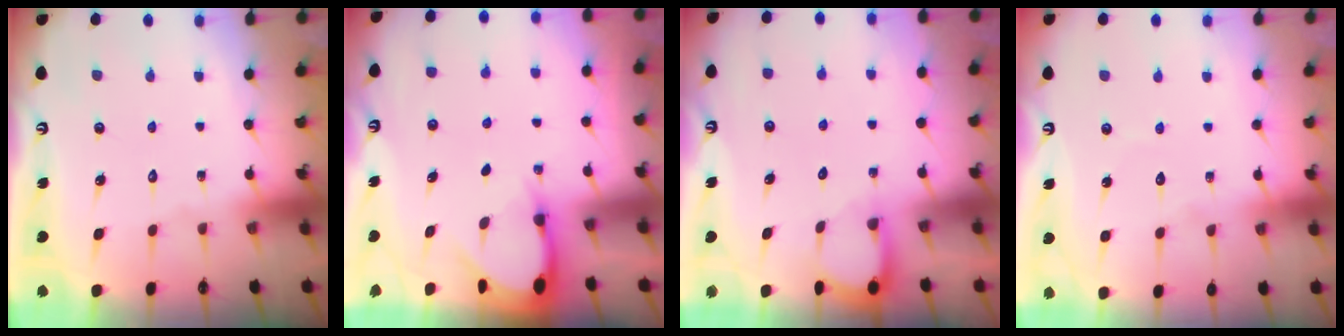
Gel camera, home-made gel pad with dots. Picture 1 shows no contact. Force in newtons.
{"total": 3.6, "press": 3.6, "slide": 0.2}
{"total": 2.4, "press": 2.4, "slide": 0.3}
{"total": 2.5, "press": 2.5, "slide": 0.2}